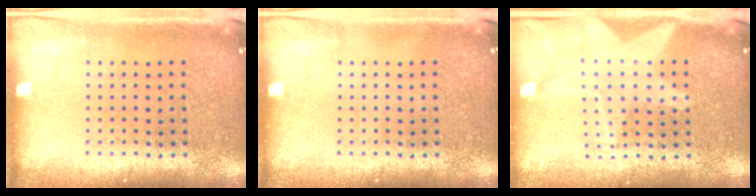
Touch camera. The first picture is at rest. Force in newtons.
{"total": 0.0}
{"total": 1.3, "press": 1.2, "slide": 0.3}